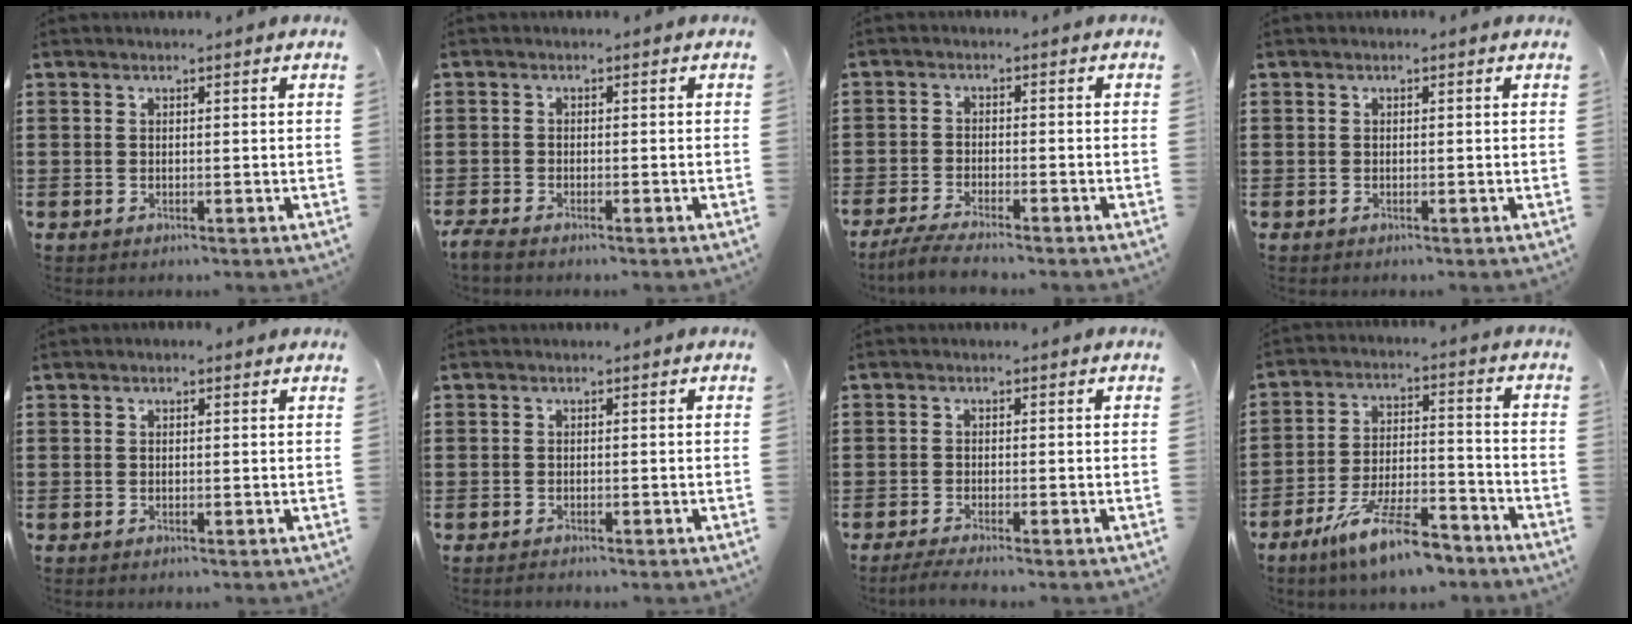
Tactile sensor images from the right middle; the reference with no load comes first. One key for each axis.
{"total": 1.5, "fx": -1.4, "fy": 0.2, "fz": 0.7, "tx": -0.020, "ty": 0.000, "tz": -0.029}
{"total": 3.5, "fx": -3.2, "fy": 0.1, "fz": 1.4, "tx": -0.039, "ty": -0.009, "tz": -0.066}
{"total": 0.0}
{"total": 0.0}
{"total": 0.5, "fx": -0.5, "fy": 0.1, "fz": 0.1, "tx": -0.003, "ty": -0.002, "tz": -0.010}
{"total": 1.6, "fx": -1.3, "fy": -0.1, "fz": 0.8, "tx": -0.013, "ty": 0.001, "tz": -0.025}
{"total": 11.2, "fx": -8.6, "fy": 2.1, "fz": 6.9, "tx": -0.130, "ty": 0.022, "tz": -0.164}